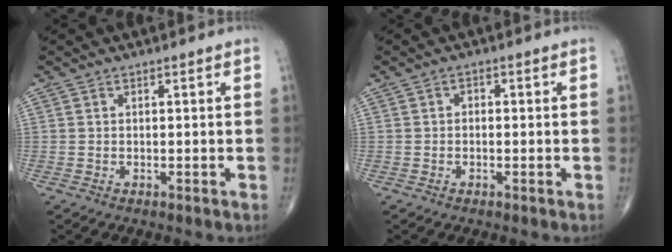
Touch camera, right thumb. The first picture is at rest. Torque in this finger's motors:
{"motor_torque": [-0.33, 0.15, -0.13, -0.13, 0.05]}